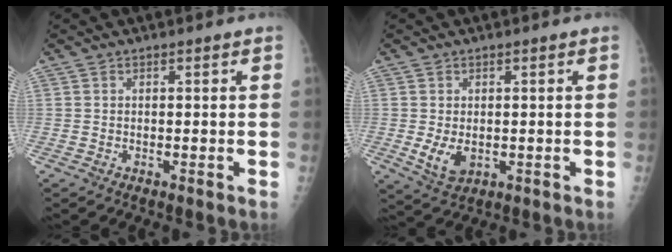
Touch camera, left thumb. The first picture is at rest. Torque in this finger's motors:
{"motor_torque": [-0.35, 0.60, 0.58, 0.03, 0.06]}